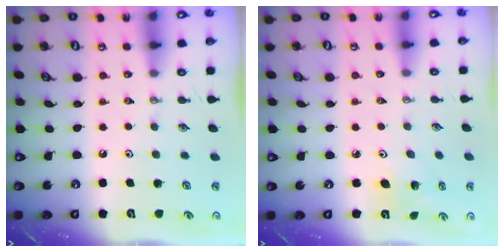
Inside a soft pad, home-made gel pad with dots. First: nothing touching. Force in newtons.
{"total": 3.6, "press": 3.0, "slide": 2.0}